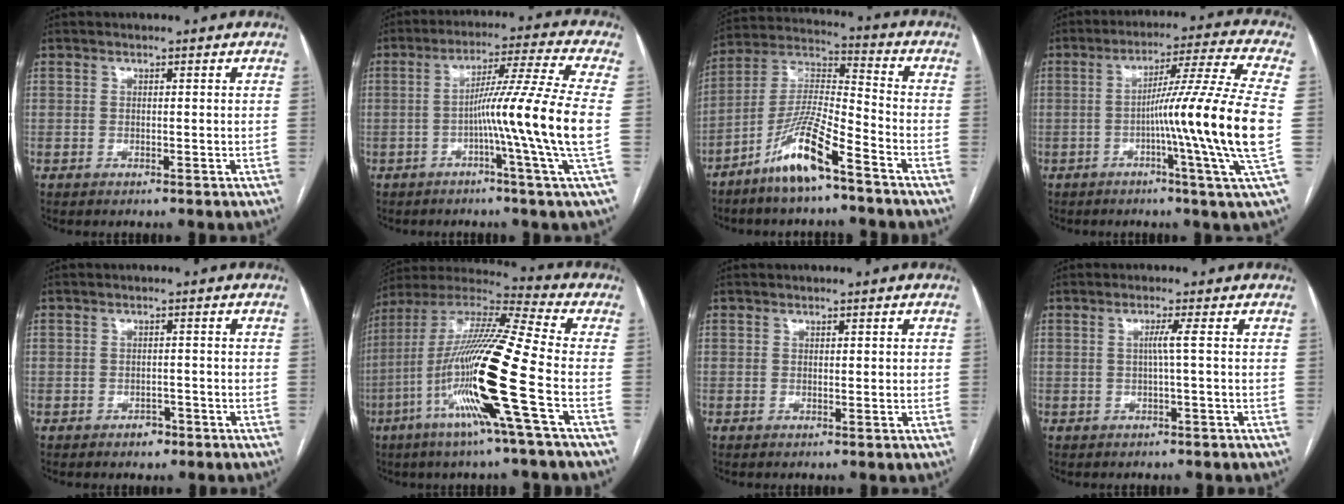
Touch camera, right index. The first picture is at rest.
{"total": 13.1, "force": [-2.5, -3.2, 12.4], "torque": [-0.198, -0.005, -0.048]}
{"total": 12.1, "force": [-7.7, 1.1, 9.2], "torque": [-0.188, -0.011, -0.154]}
{"total": 15.8, "force": [-2.6, -3.4, 15.2], "torque": [-0.238, -0.012, -0.054]}
{"total": 2.0, "force": [-1.3, 1.4, 0.7], "torque": [-0.006, 0.005, -0.014]}
{"total": 20.7, "force": [-6.4, -0.6, 19.7], "torque": [-0.404, -0.024, -0.136]}
{"total": 1.0, "force": [0.2, 0.3, 0.9], "torque": [-0.012, 0.000, 0.003]}
{"total": 1.9, "force": [0.0, -0.7, 1.7], "torque": [-0.030, 0.002, -0.001]}